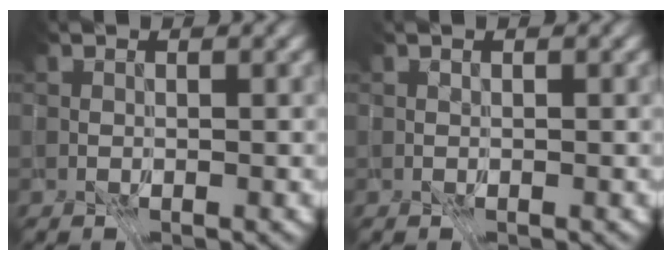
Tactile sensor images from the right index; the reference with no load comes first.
{"total": 0.8, "force": [-0.2, -0.7, -0.4], "torque": [0.008, -0.003, 0.003]}